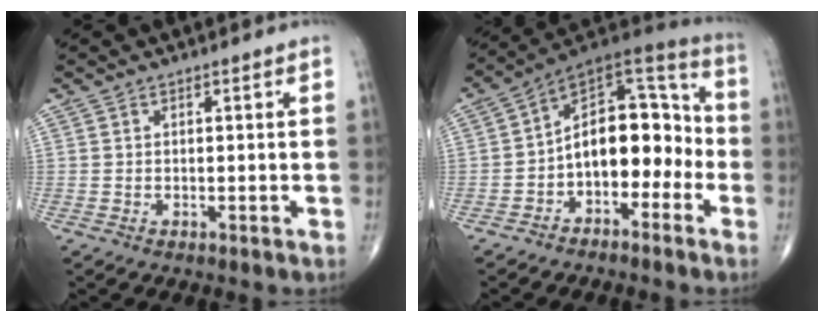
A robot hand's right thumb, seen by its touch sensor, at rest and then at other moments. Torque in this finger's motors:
{"motor_torque": [0.25, 0.75, 0.37, -0.06, 0.13]}